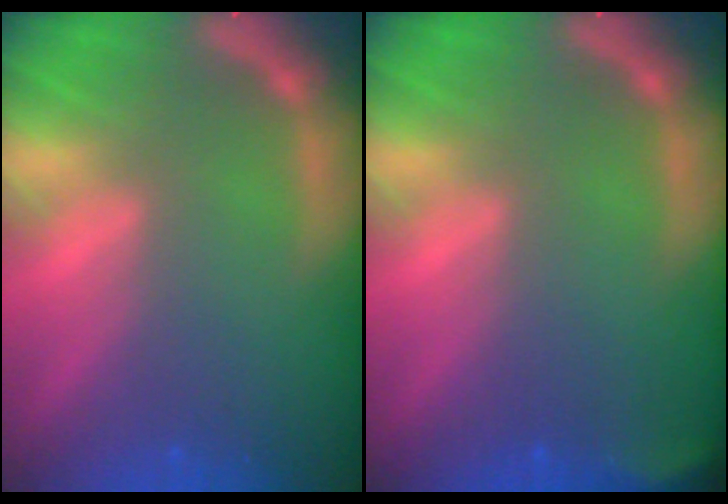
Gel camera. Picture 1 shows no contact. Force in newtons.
{"total": 2.4}